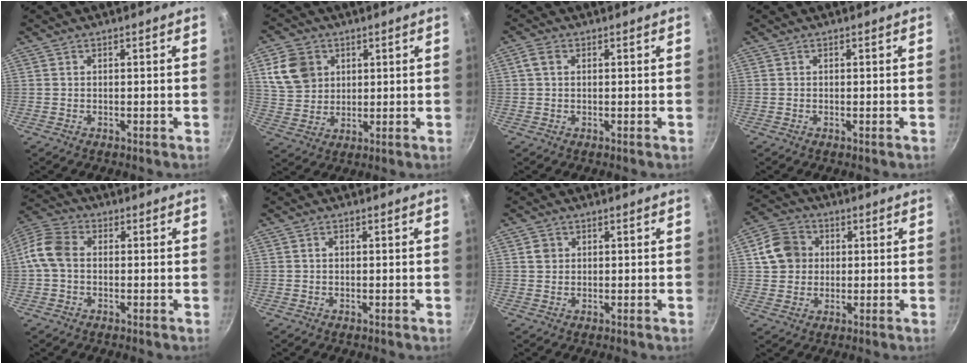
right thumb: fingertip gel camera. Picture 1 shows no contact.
{"total": 9.8, "force": [3.3, 8.0, 4.5], "torque": [-0.061, -0.002, 0.071]}
{"total": 2.5, "force": [0.6, 1.7, 1.8], "torque": [-0.035, 0.007, 0.009]}
{"total": 0.0}
{"total": 7.8, "force": [-0.2, 5.6, 5.3], "torque": [-0.104, 0.023, -0.021]}
{"total": 1.0, "force": [0.2, 0.7, 0.7], "torque": [-0.010, 0.003, 0.002]}
{"total": 2.2, "force": [0.5, 2.0, 0.8], "torque": [-0.004, 0.005, 0.007]}
{"total": 8.8, "force": [1.6, 7.8, 3.9], "torque": [-0.042, 0.012, 0.019]}